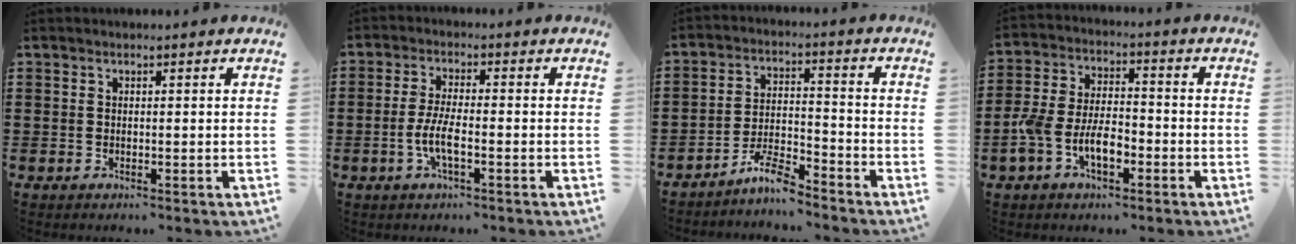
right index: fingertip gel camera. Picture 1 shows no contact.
{"total": 4.9, "force": [-1.7, 1.1, 4.5], "torque": [-0.104, -0.007, -0.040]}
{"total": 5.8, "force": [-5.1, 0.7, 2.6], "torque": [-0.060, 0.001, -0.099]}
{"total": 7.6, "force": [-3.2, 4.0, 5.6], "torque": [-0.129, 0.004, -0.064]}